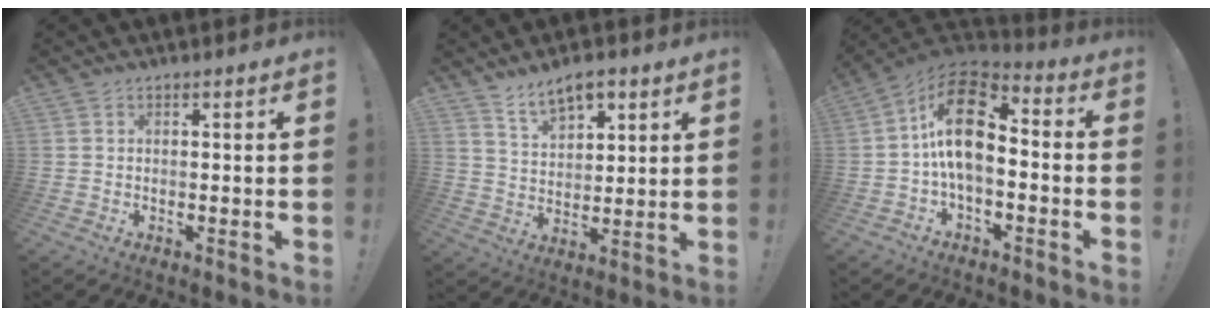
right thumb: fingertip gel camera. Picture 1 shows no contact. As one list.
[{"total": 8.8, "force": [6.1, 4.6, 4.3], "torque": [-0.062, -0.030, 0.114]}, {"total": 16.3, "force": [1.6, 9.5, 13.2], "torque": [-0.240, 0.007, 0.030]}]